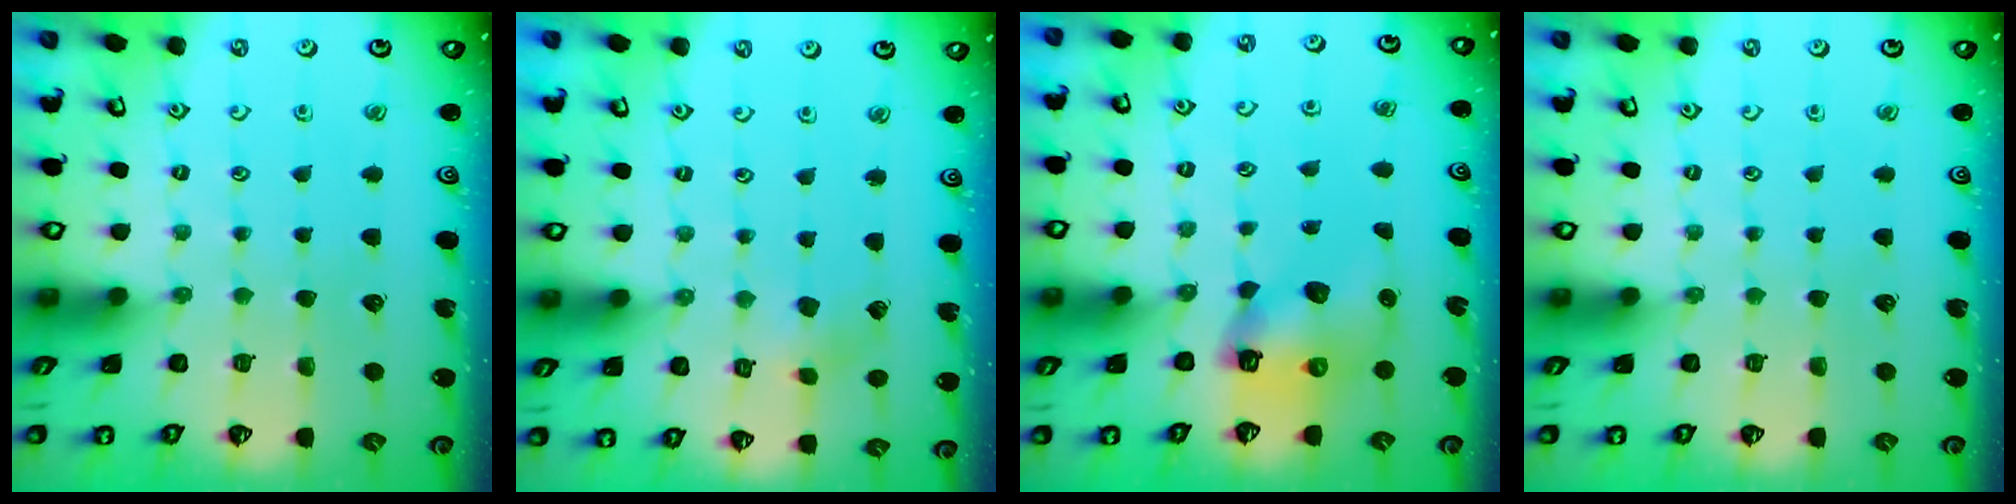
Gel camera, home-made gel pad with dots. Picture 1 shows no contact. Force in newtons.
{"total": 2.9, "press": 2.9, "slide": 0.4}
{"total": 8.0, "press": 7.9, "slide": 1.4}
{"total": 0.0}